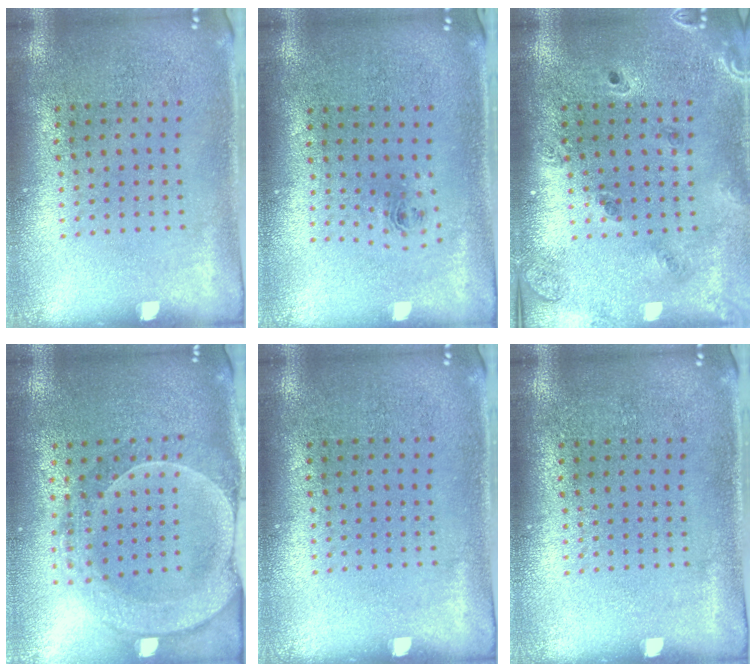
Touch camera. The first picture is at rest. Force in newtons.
{"total": 0.9, "press": 0.4, "slide": 0.8}
{"total": 1.4, "press": 1.3, "slide": 0.2}
{"total": 2.2, "press": 2.0, "slide": 0.9}
{"total": 0.0}
{"total": 0.0}